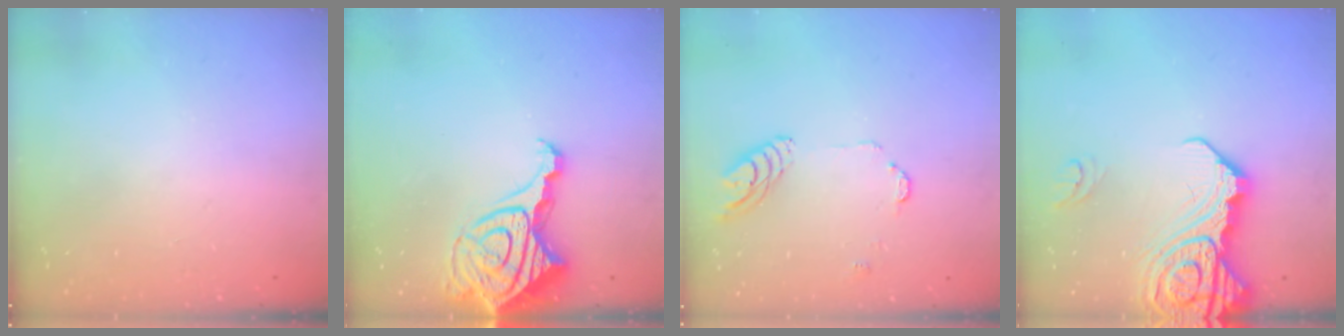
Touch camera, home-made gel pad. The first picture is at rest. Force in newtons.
{"total": 14.2, "press": 14.2, "slide": 1.4}
{"total": 8.5, "press": 8.5, "slide": 0.8}
{"total": 19.9, "press": 19.7, "slide": 2.5}